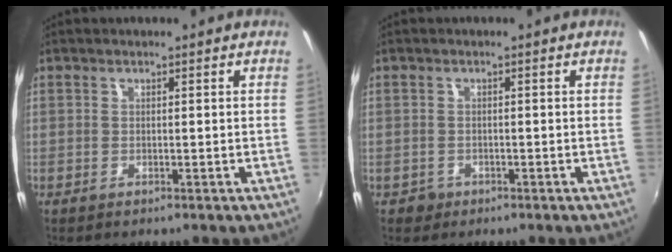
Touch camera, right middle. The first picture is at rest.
{"total": 1.9, "force": [-1.0, 1.6, 0.3], "torque": [-0.010, -0.003, -0.014]}